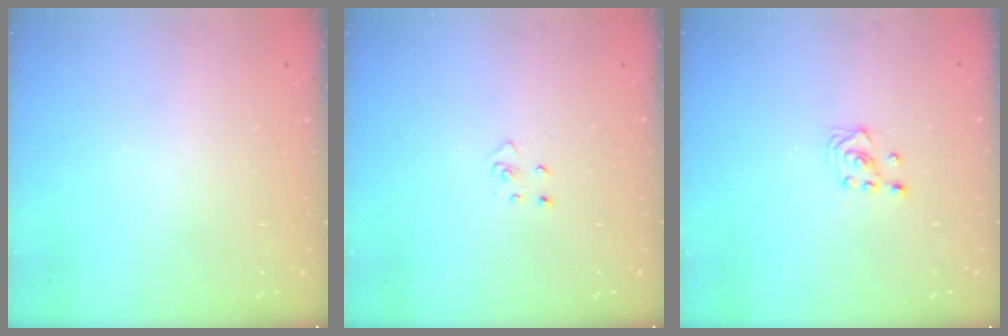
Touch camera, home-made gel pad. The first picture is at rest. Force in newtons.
{"total": 3.2, "press": 3.2, "slide": 0.3}
{"total": 3.0, "press": 2.6, "slide": 1.5}